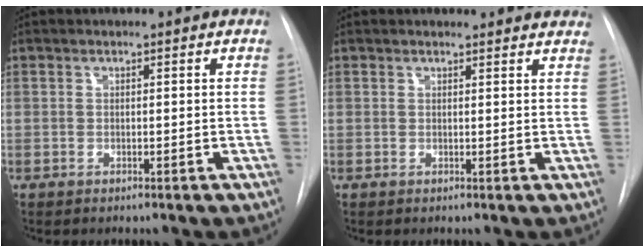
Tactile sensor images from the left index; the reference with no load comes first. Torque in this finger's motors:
{"motor_torque": [0.30, -0.20, 0.02, -0.01]}